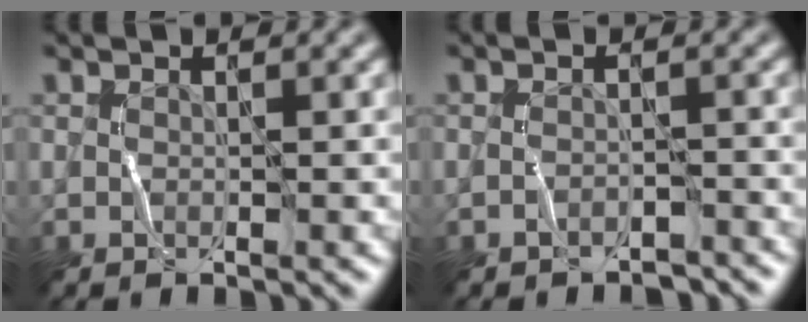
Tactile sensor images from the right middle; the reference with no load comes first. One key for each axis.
{"total": 1.9, "fx": -1.9, "fy": 0.3, "fz": 0.0, "tx": 0.004, "ty": 0.008, "tz": -0.025}